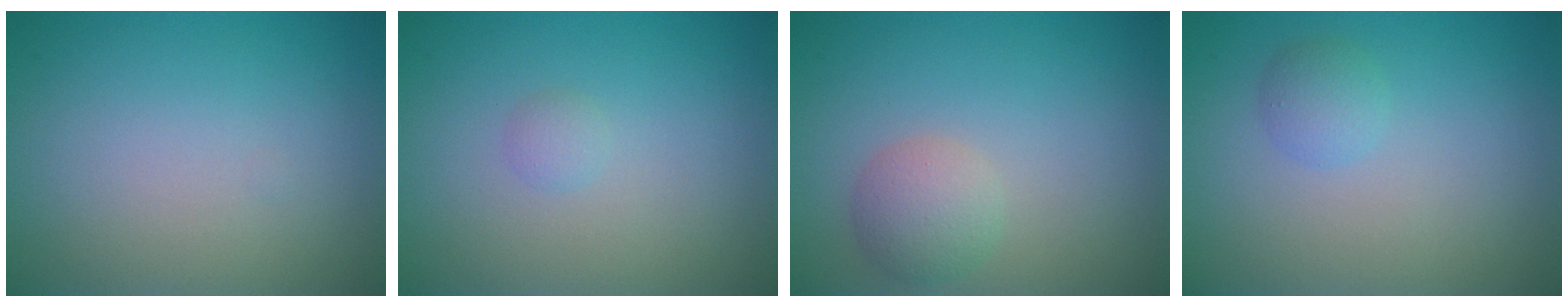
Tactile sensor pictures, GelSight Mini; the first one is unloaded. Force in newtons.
{"total": 0.8, "press": 0.8, "slide": 0.1}
{"total": 2.7, "press": 2.7, "slide": 0.1}
{"total": 1.5, "press": 1.5, "slide": 0.1}